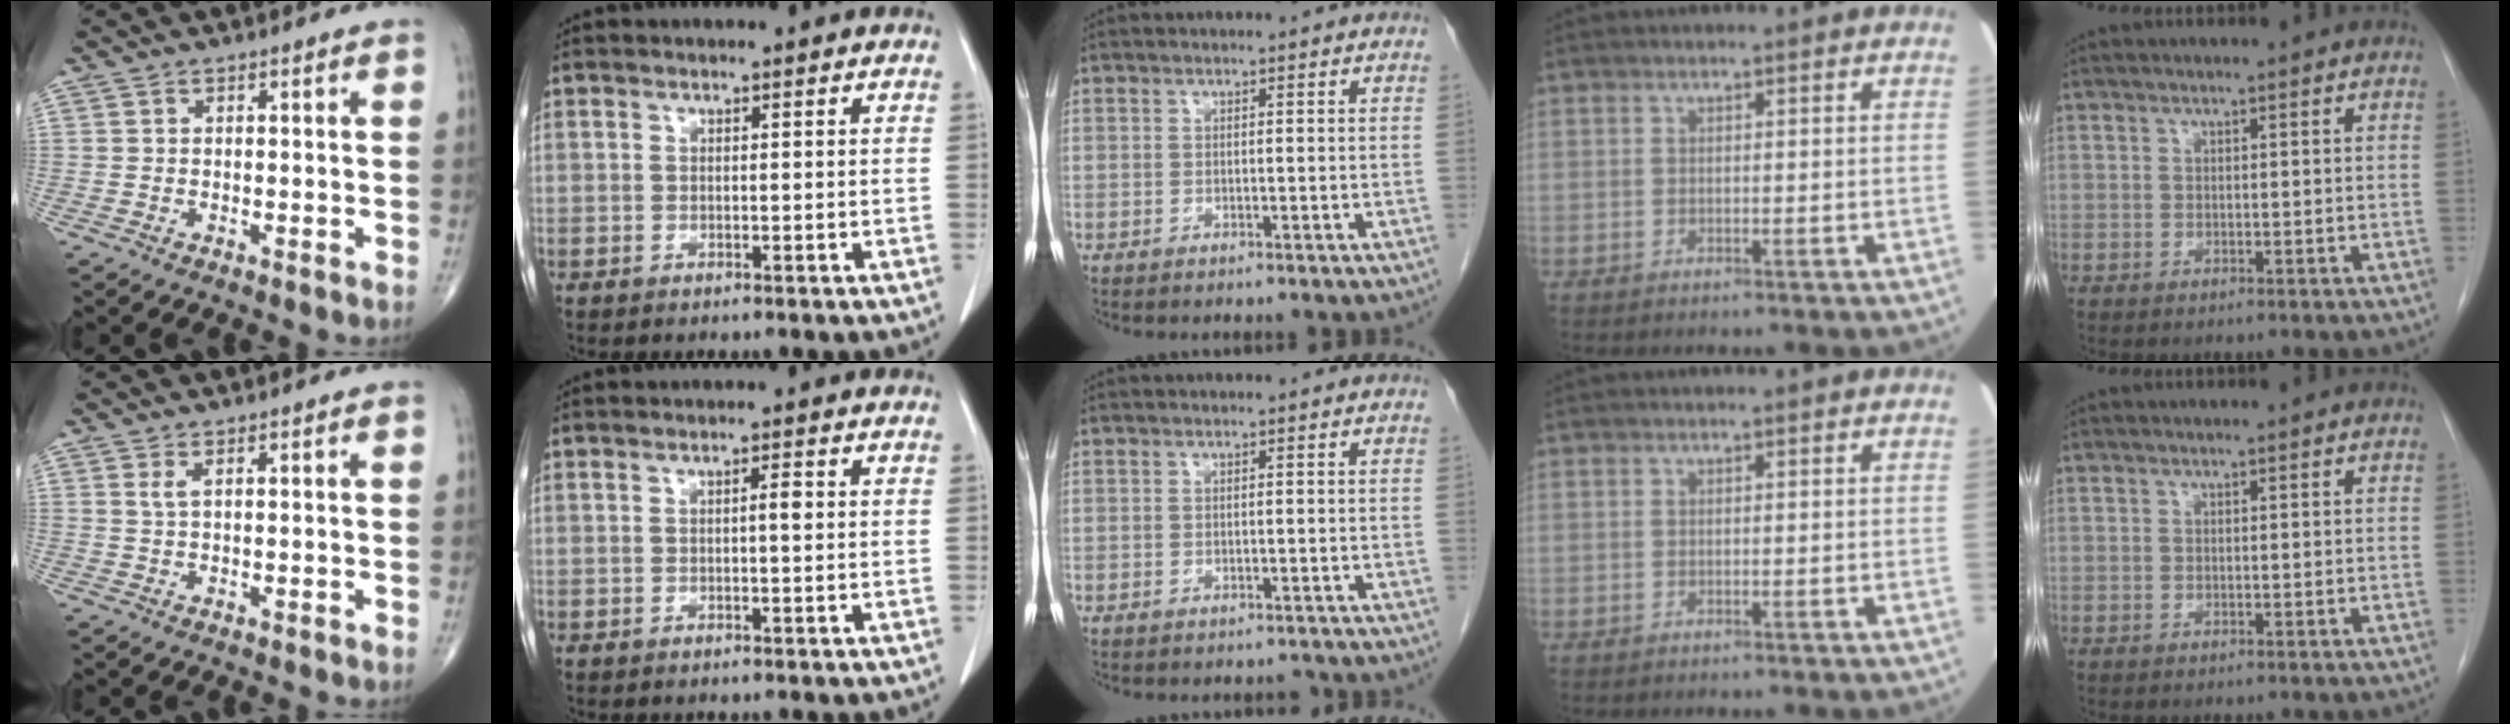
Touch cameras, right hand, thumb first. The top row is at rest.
{"thumb": {"total": 1.4, "force": [0.7, 0.3, 1.2], "torque": [-0.030, 0.003, 0.017]}, "index": {"total": 1.4, "force": [0.0, 0.1, 1.4], "torque": [-0.021, 0.003, 0.000]}, "middle": {"total": 1.2, "force": [-1.1, 0.6, 0.1], "torque": [-0.001, 0.001, -0.015]}}